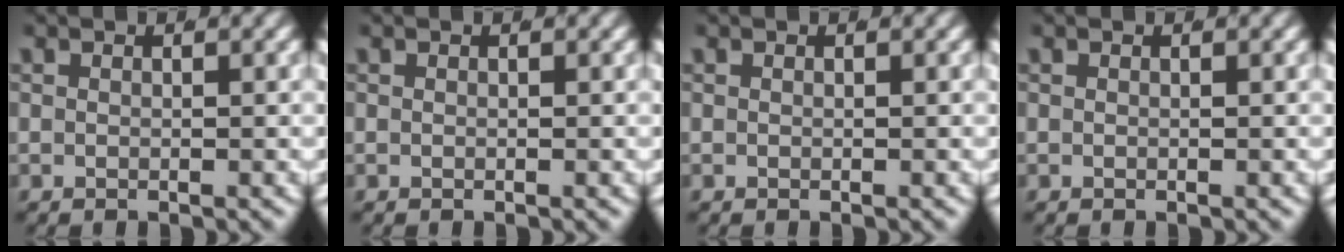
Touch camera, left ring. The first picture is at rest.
{"total": 0.0}
{"total": 0.0}
{"total": 0.0}